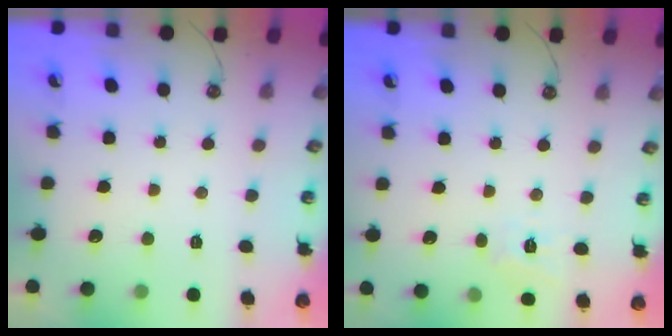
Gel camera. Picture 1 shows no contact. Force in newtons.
{"total": 5.8, "press": 5.8, "slide": 0.5}